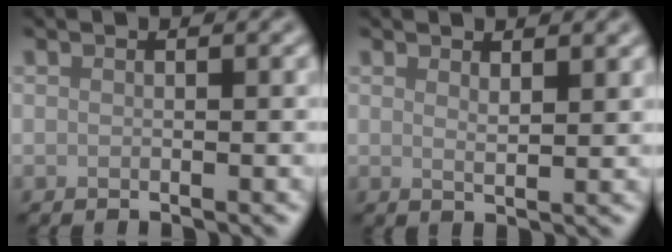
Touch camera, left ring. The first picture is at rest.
{"total": 1.5, "force": [1.1, 0.3, 0.9], "torque": [-0.014, -0.003, 0.019]}